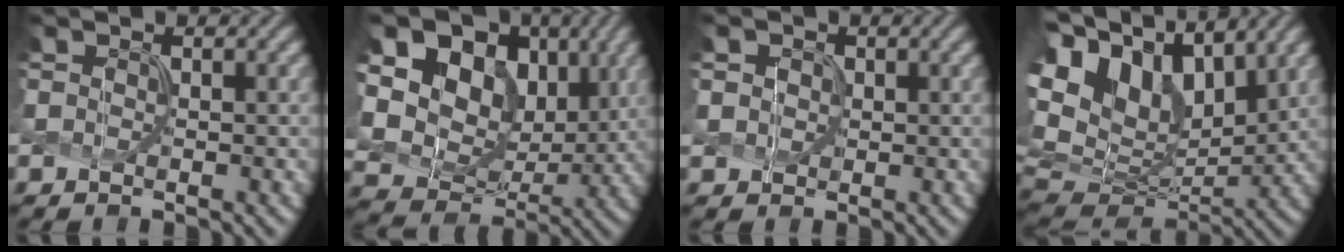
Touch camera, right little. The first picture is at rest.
{"total": 15.6, "force": [5.6, 11.5, 9.0], "torque": [-0.195, 0.031, 0.101]}
{"total": 1.7, "force": [0.8, 1.4, 0.7], "torque": [-0.022, 0.009, 0.016]}
{"total": 15.7, "force": [7.3, 9.1, 10.4], "torque": [-0.232, 0.034, 0.138]}